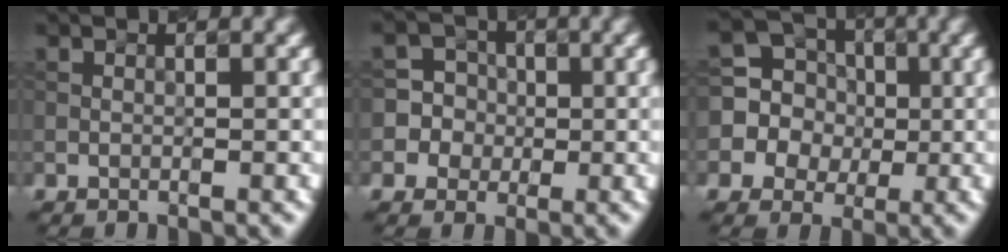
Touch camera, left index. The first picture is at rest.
{"total": 6.0, "force": [-0.4, 5.9, 0.9], "torque": [-0.010, 0.027, -0.014]}
{"total": 8.7, "force": [1.0, 8.2, 2.8], "torque": [-0.082, 0.033, -0.004]}